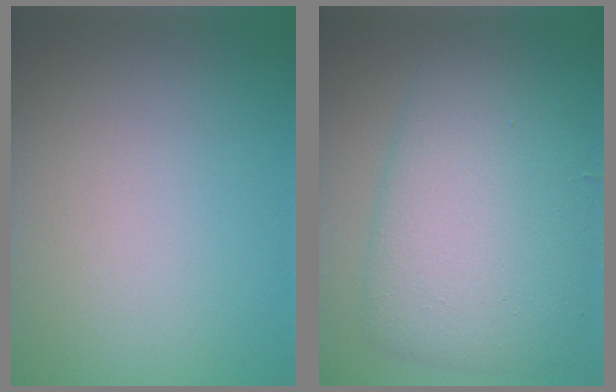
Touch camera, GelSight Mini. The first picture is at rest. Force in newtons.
{"total": 7.9, "press": 7.9, "slide": 0.2}